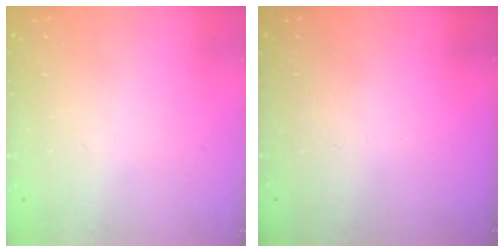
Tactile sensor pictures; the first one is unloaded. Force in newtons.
{"total": 0.0}